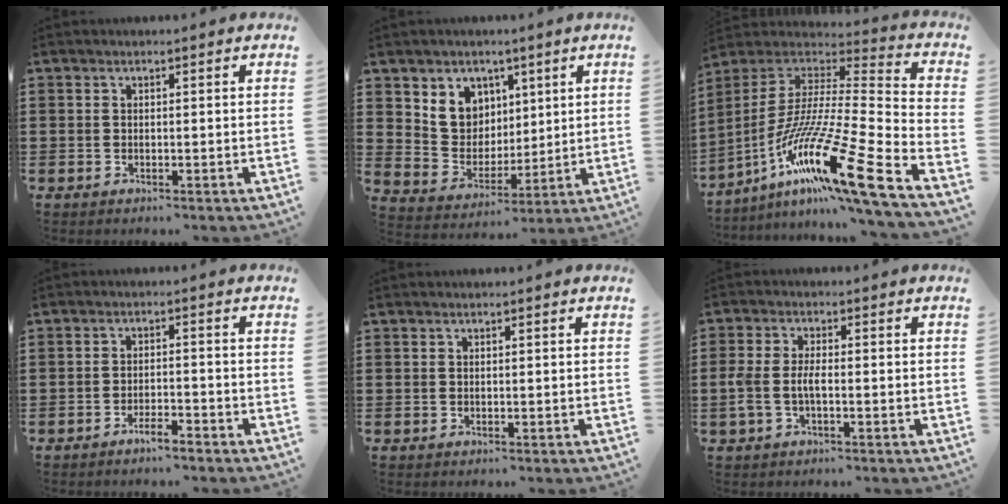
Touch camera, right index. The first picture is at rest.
{"total": 7.5, "force": [3.6, 6.5, 1.3], "torque": [-0.060, -0.013, 0.071]}
{"total": 19.5, "force": [-11.5, 1.9, 15.6], "torque": [-0.307, -0.006, -0.215]}
{"total": 2.8, "force": [-2.4, 0.1, 1.3], "torque": [-0.024, 0.004, -0.046]}
{"total": 0.0}
{"total": 3.3, "force": [-0.9, 1.1, 3.0], "torque": [-0.075, -0.004, -0.023]}